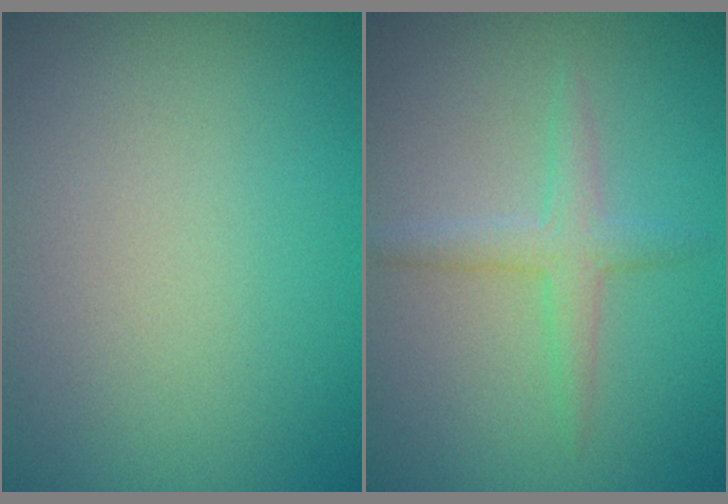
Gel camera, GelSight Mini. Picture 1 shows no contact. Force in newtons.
{"total": 2.0, "press": 2.0, "slide": 0.1}